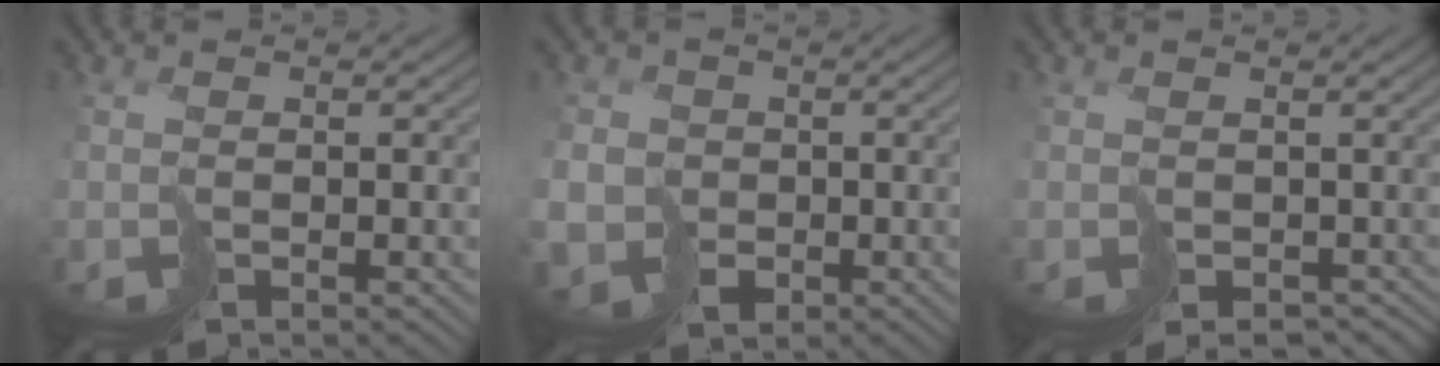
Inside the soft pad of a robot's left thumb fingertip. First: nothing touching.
{"total": 5.4, "force": [-1.5, 5.0, 1.5], "torque": [-0.035, -0.022, -0.045]}
{"total": 1.8, "force": [-0.5, 1.6, 0.8], "torque": [-0.008, -0.013, -0.001]}